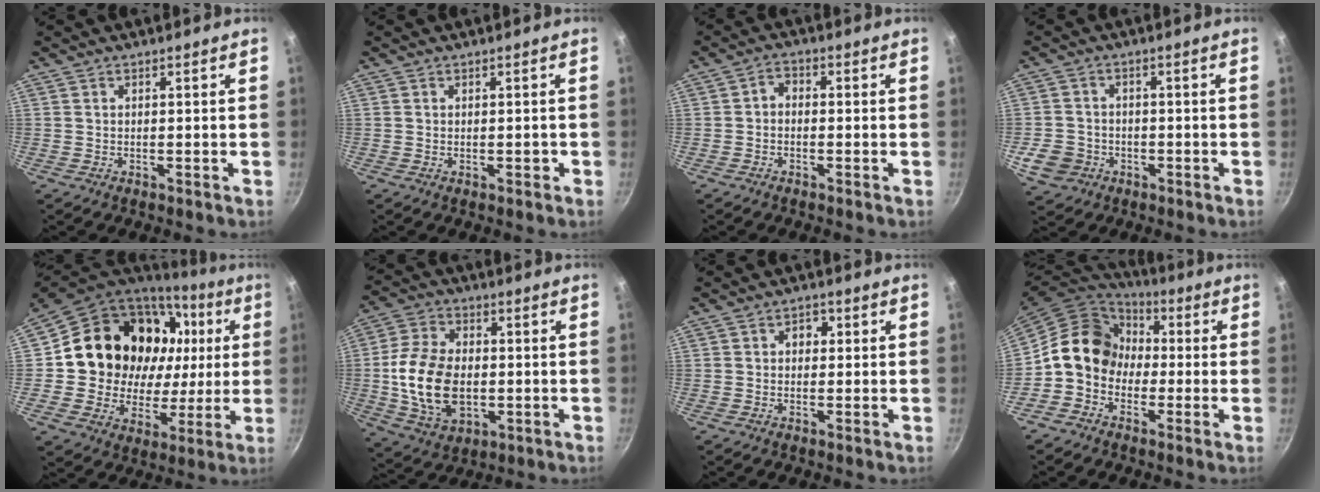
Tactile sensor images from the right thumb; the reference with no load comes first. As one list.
[{"total": 0.9, "force": [-0.2, 0.6, 0.6], "torque": [-0.001, 0.004, -0.004]}, {"total": 2.4, "force": [-0.7, 1.7, 1.5], "torque": [-0.028, 0.012, -0.021]}, {"total": 6.5, "force": [-2.3, 5.6, 2.4], "torque": [-0.037, 0.020, -0.036]}, {"total": 24.4, "force": [5.7, 19.6, 13.3], "torque": [-0.204, 0.022, 0.104]}, {"total": 15.8, "force": [-1.3, 10.5, 11.7], "torque": [-0.208, 0.006, -0.019]}, {"total": 2.8, "force": [0.4, 2.4, 1.5], "torque": [-0.007, 0.004, 0.000]}, {"total": 13.5, "force": [-0.9, 11.4, 7.1], "torque": [-0.083, 0.044, -0.039]}]